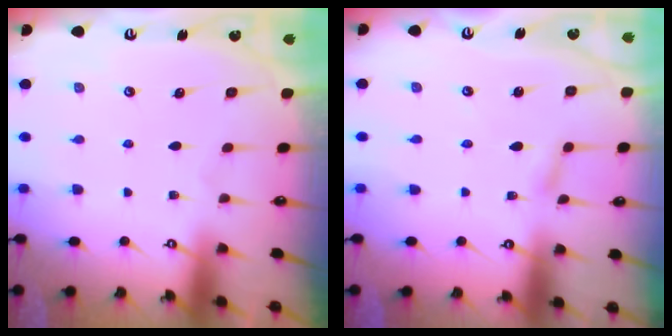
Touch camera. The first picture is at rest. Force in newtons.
{"total": 1.5, "press": 1.5, "slide": 0.2}